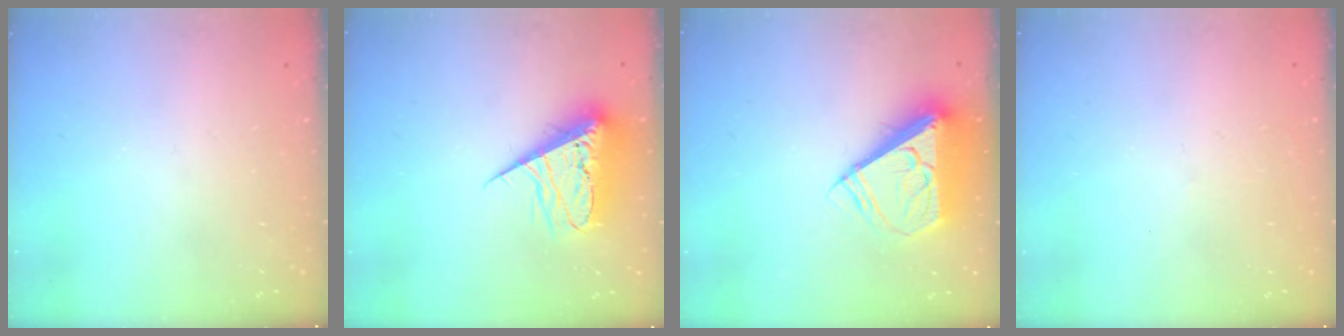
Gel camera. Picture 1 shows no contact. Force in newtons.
{"total": 9.7, "press": 9.6, "slide": 1.0}
{"total": 9.8, "press": 9.7, "slide": 1.6}
{"total": 3.2, "press": 3.2, "slide": 0.3}